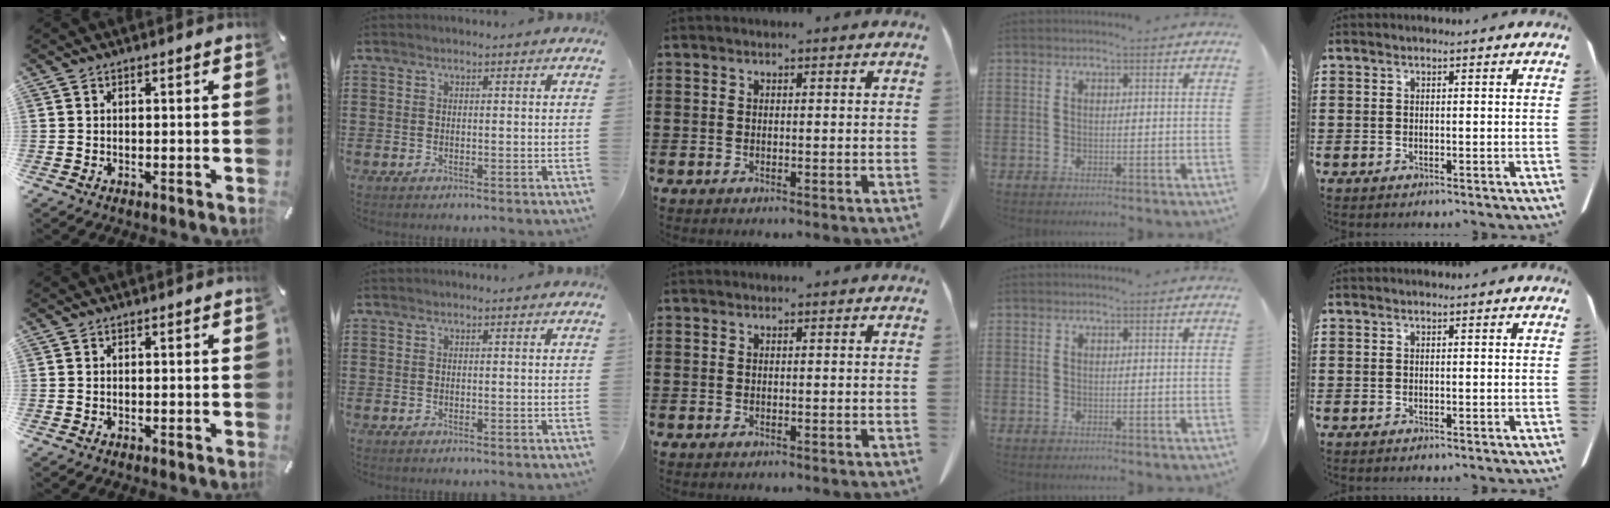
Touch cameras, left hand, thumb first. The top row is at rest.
{}